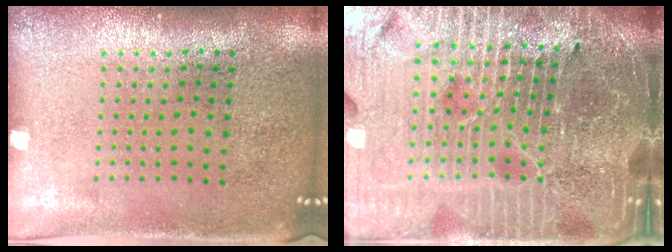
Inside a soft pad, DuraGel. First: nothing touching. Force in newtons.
{"total": 6.6, "press": 5.8, "slide": 3.0}